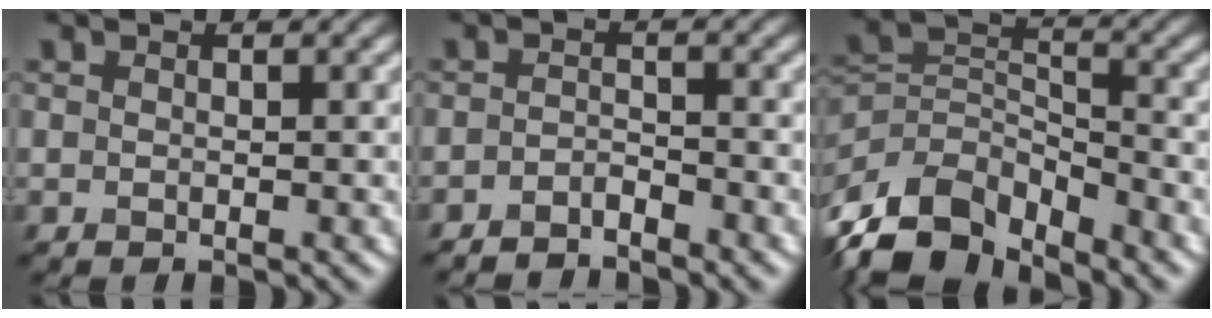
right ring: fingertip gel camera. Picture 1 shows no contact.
{"total": 1.7, "force": [-1.6, 0.2, 0.2], "torque": [-0.001, 0.000, -0.033]}
{"total": 8.1, "force": [-6.0, 4.2, 3.5], "torque": [-0.064, -0.010, -0.122]}